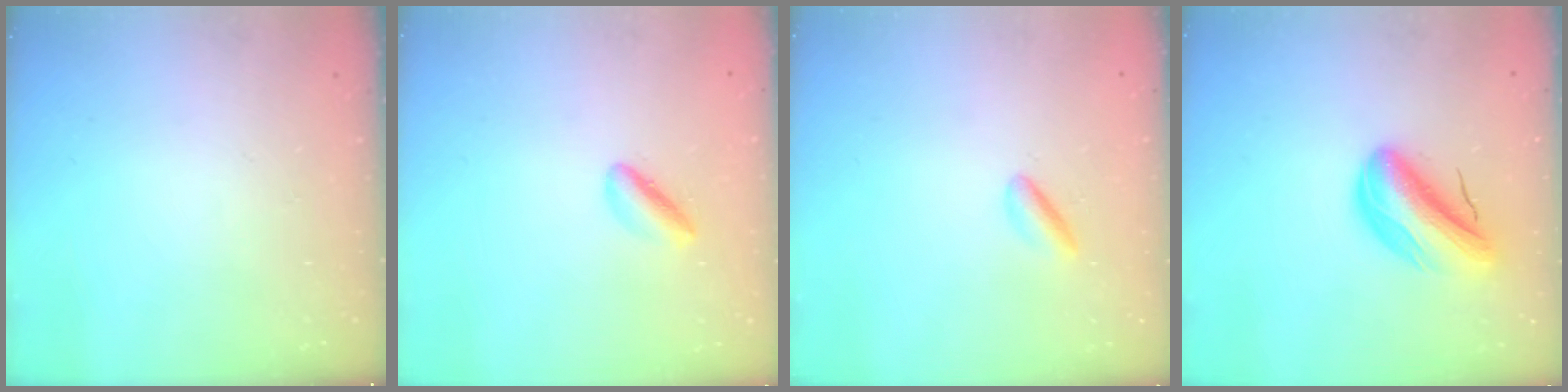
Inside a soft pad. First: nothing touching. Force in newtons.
{"total": 2.8, "press": 2.8, "slide": 0.5}
{"total": 1.8, "press": 1.7, "slide": 0.5}
{"total": 10.4, "press": 10.0, "slide": 2.9}